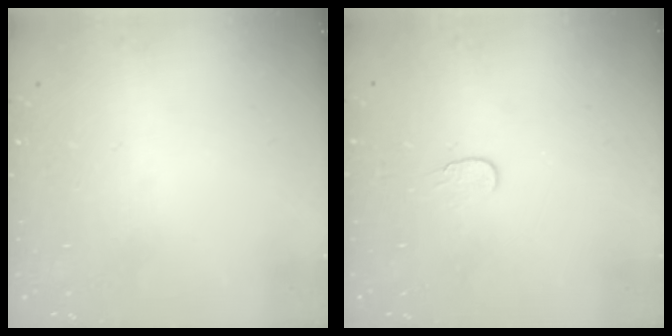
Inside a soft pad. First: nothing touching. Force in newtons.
{"total": 3.7, "press": 3.7, "slide": 0.4}